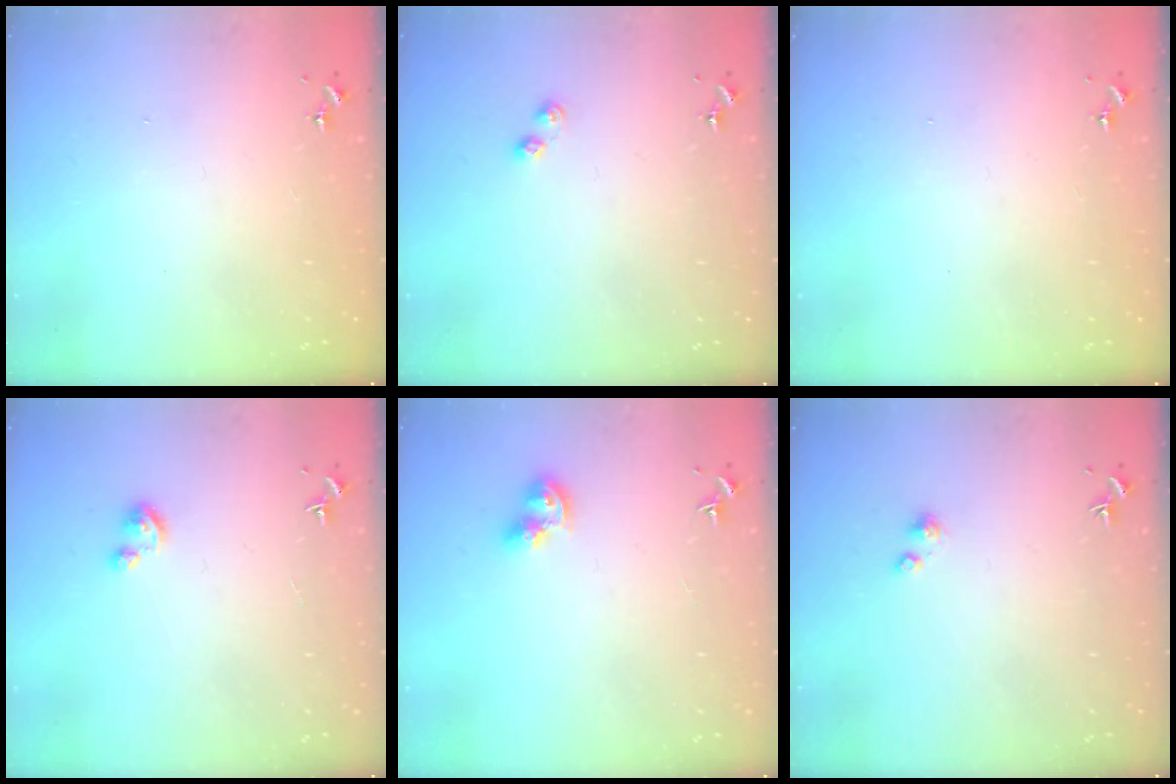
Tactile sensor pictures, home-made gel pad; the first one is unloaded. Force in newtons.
{"total": 3.5, "press": 3.5, "slide": 0.5}
{"total": 0.0}
{"total": 2.8, "press": 2.8, "slide": 0.2}
{"total": 8.6, "press": 8.6, "slide": 0.9}
{"total": 2.2, "press": 2.2, "slide": 0.2}